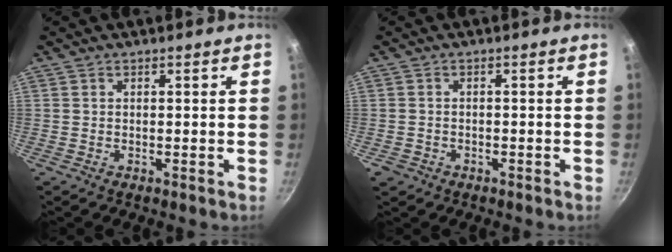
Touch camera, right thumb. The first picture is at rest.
{"total": 1.9, "force": [-1.0, 1.5, 0.6], "torque": [-0.019, 0.010, -0.009]}